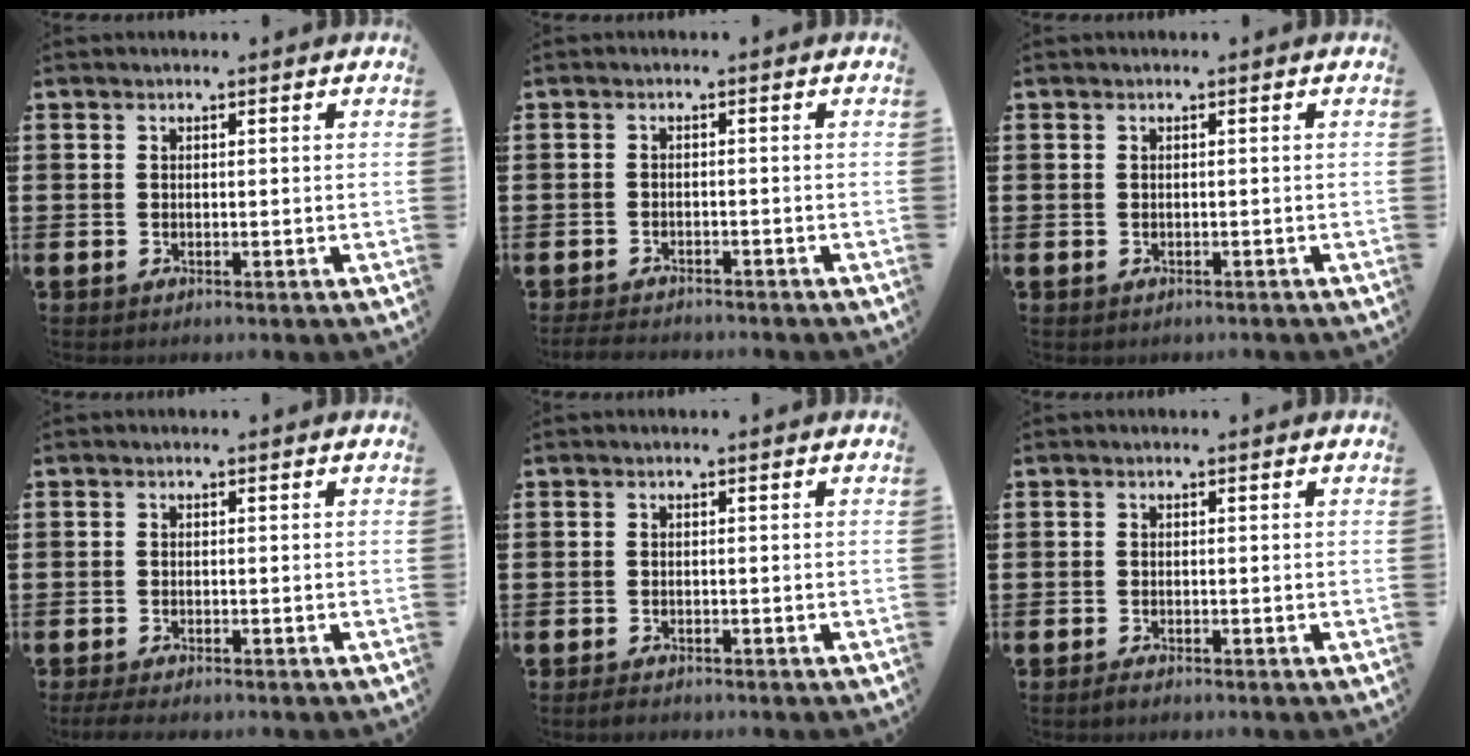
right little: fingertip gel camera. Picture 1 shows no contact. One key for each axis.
{"total": 1.5, "fx": -1.5, "fy": 0.2, "fz": 0.2, "tx": -0.006, "ty": 0.004, "tz": -0.032}
{"total": 0.0}
{"total": 1.0, "fx": -0.7, "fy": 0.2, "fz": 0.7, "tx": -0.013, "ty": 0.000, "tz": -0.013}
{"total": 0.6, "fx": -0.4, "fy": 0.3, "fz": 0.3, "tx": -0.009, "ty": 0.000, "tz": -0.009}
{"total": 0.7, "fx": -0.5, "fy": 0.2, "fz": 0.4, "tx": -0.008, "ty": -0.002, "tz": -0.010}